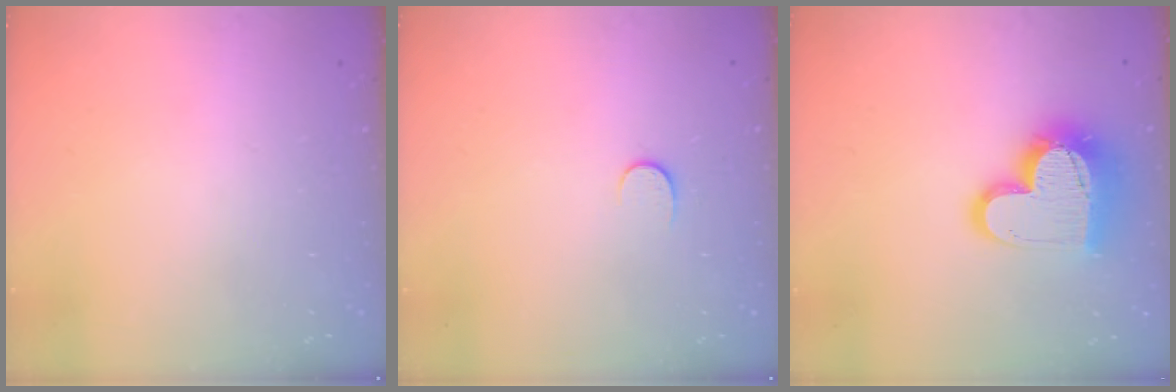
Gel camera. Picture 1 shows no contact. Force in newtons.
{"total": 4.4, "press": 4.3, "slide": 0.7}
{"total": 17.8, "press": 17.7, "slide": 1.6}